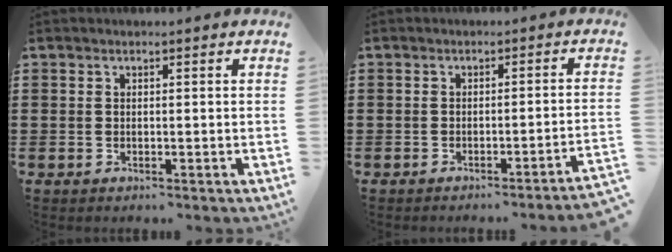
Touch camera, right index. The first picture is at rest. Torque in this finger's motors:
{"motor_torque": [0.91, -0.90, 0.15, 0.03]}